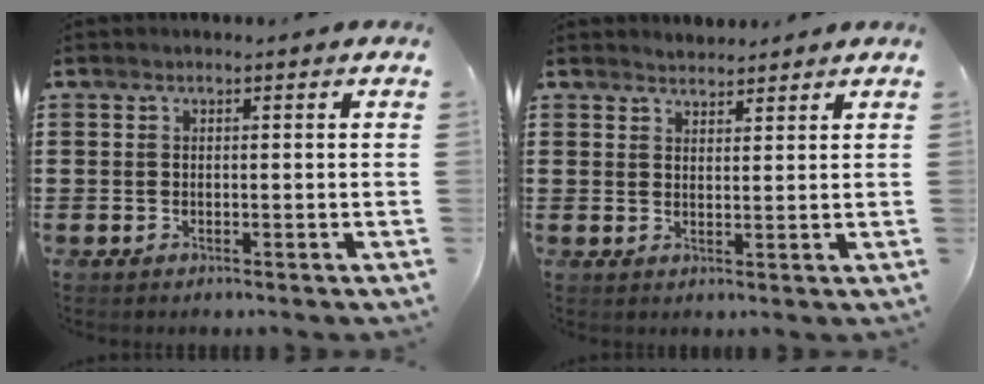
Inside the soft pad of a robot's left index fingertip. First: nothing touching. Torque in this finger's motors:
{"motor_torque": [-0.21, -0.23, -0.08, 0.01]}